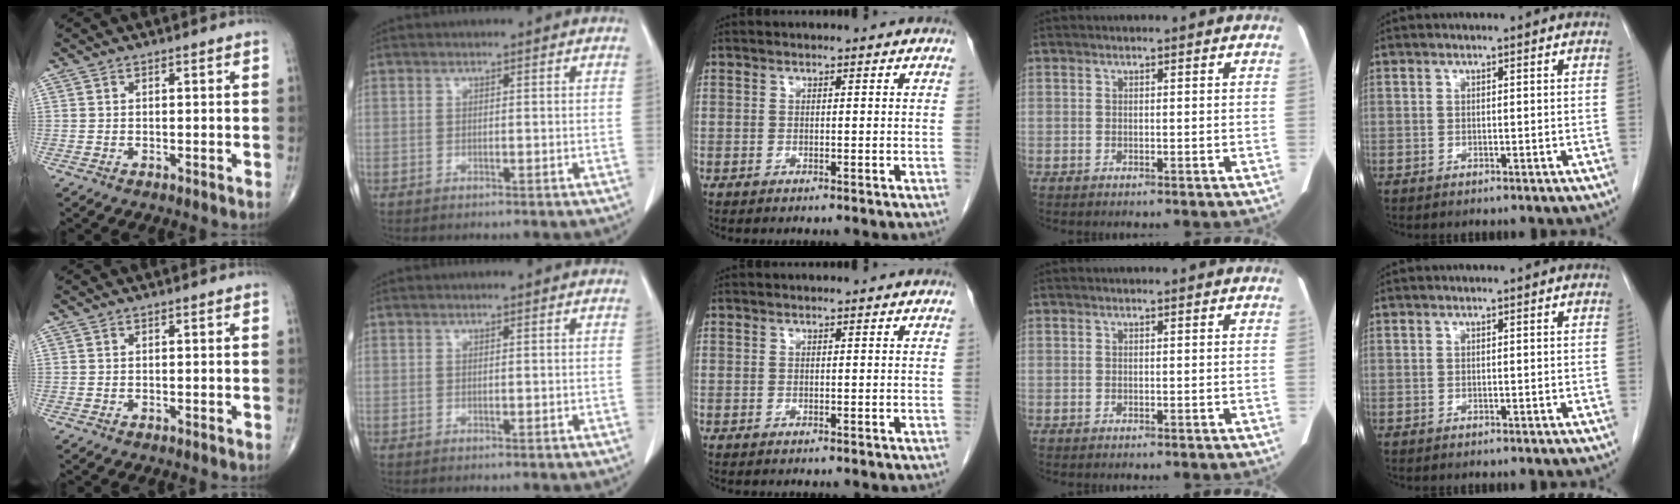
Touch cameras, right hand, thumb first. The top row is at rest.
{}